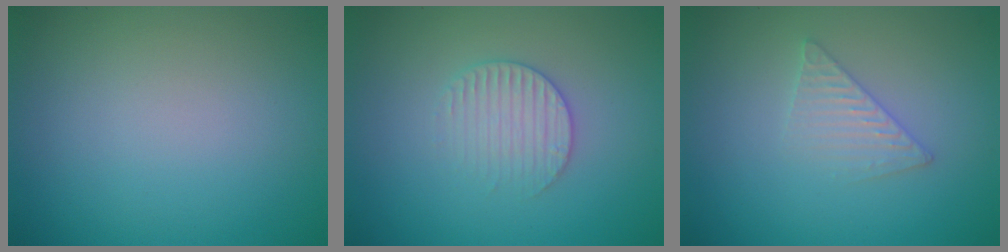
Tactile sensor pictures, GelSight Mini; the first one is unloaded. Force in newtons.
{"total": 2.5, "press": 2.5, "slide": 0.4}
{"total": 2.0, "press": 2.0, "slide": 0.2}